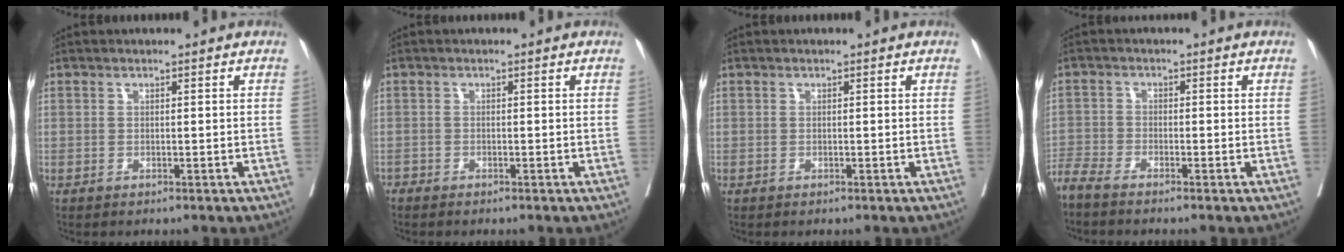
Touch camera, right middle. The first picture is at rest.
{"total": 0.6, "force": [-0.6, 0.1, 0.0], "torque": [-0.001, -0.001, -0.015]}
{"total": 0.0}
{"total": 3.4, "force": [-3.2, -0.3, 1.1], "torque": [-0.024, -0.008, -0.066]}